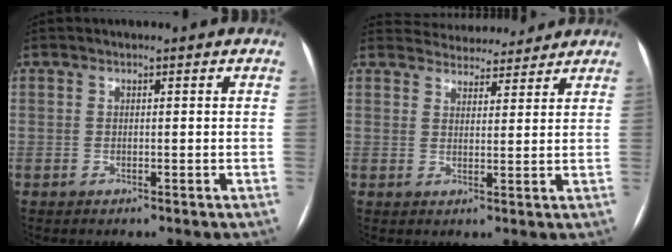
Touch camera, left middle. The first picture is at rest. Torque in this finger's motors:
{"motor_torque": [-0.06, -0.17, -0.12, -0.02]}